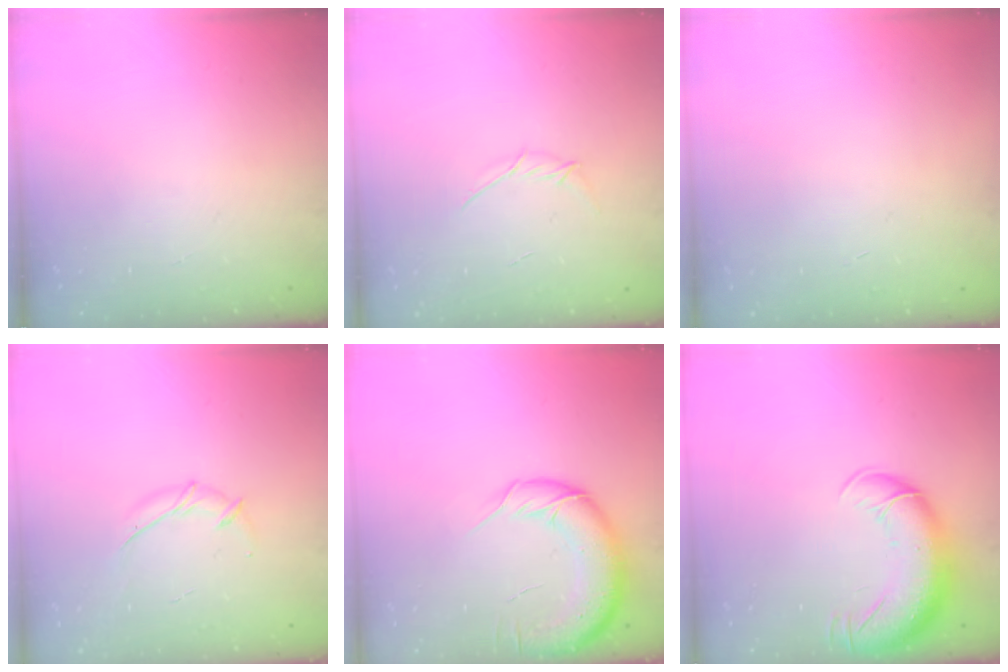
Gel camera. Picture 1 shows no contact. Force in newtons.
{"total": 4.2, "press": 4.2, "slide": 0.8}
{"total": 0.6, "press": 0.5, "slide": 0.2}
{"total": 6.1, "press": 6.0, "slide": 1.1}
{"total": 14.6, "press": 14.3, "slide": 3.1}
{"total": 15.0, "press": 14.6, "slide": 3.6}